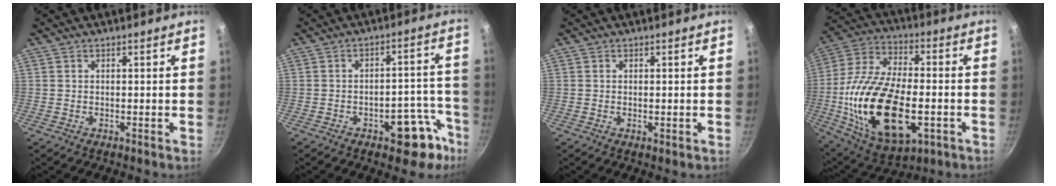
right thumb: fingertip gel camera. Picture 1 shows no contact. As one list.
[{"total": 11.2, "force": [-6.1, 5.7, 7.5], "torque": [-0.028, 0.060, -0.070]}, {"total": 0.9, "force": [-0.2, 0.2, 0.8], "torque": [-0.012, -0.003, -0.003]}, {"total": 25.8, "force": [-5.2, 13.3, 21.5], "torque": [-0.409, 0.016, -0.084]}]